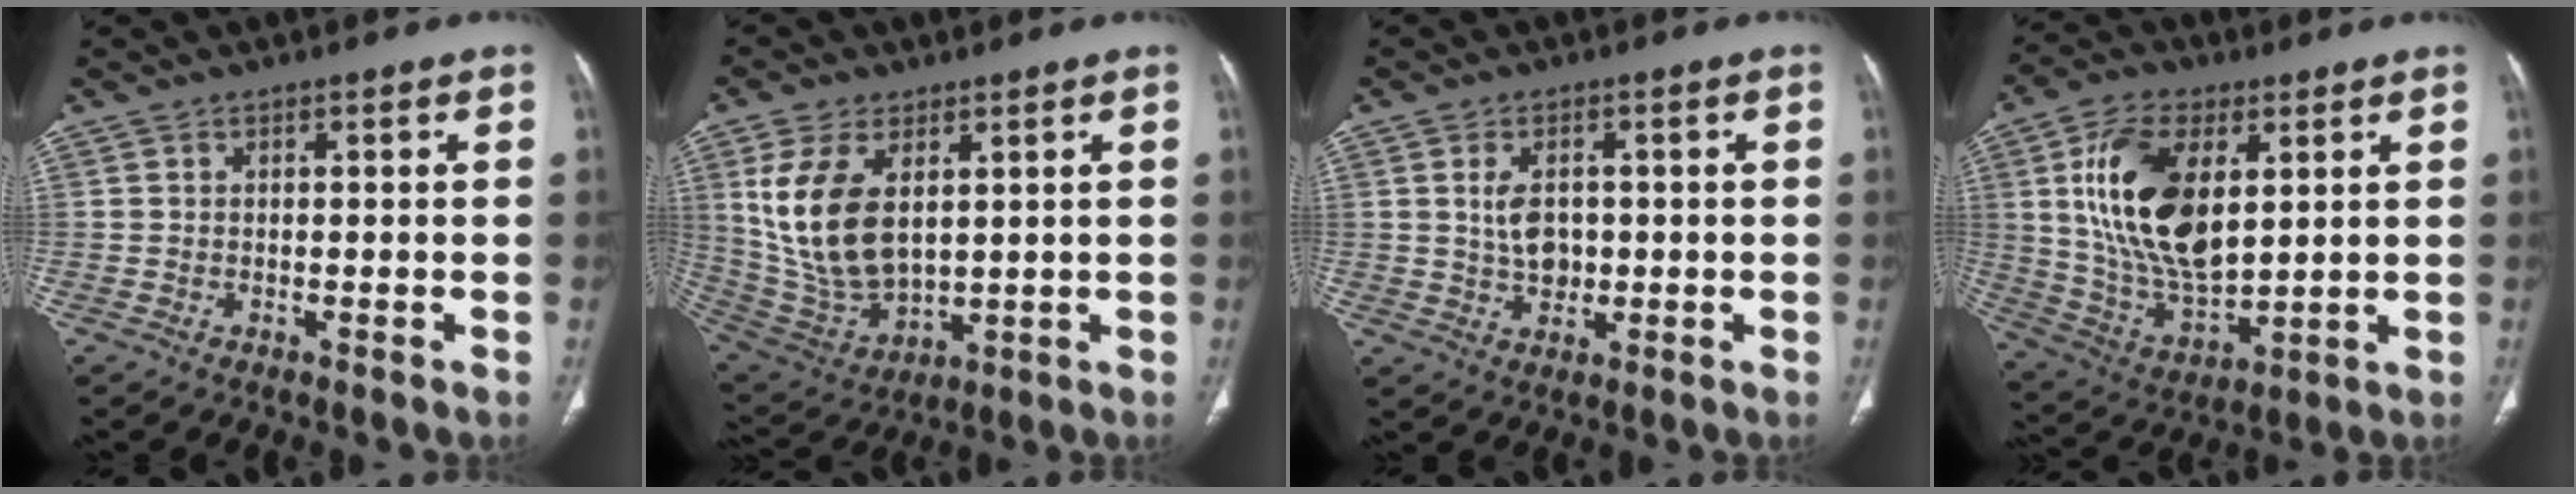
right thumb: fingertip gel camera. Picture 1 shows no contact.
{"total": 15.8, "force": [3.9, 9.2, 12.2], "torque": [-0.236, -0.018, 0.095]}
{"total": 5.2, "force": [0.6, 3.5, 3.7], "torque": [-0.056, -0.001, 0.016]}
{"total": 19.6, "force": [5.0, 10.5, 15.7], "torque": [-0.281, -0.018, 0.101]}